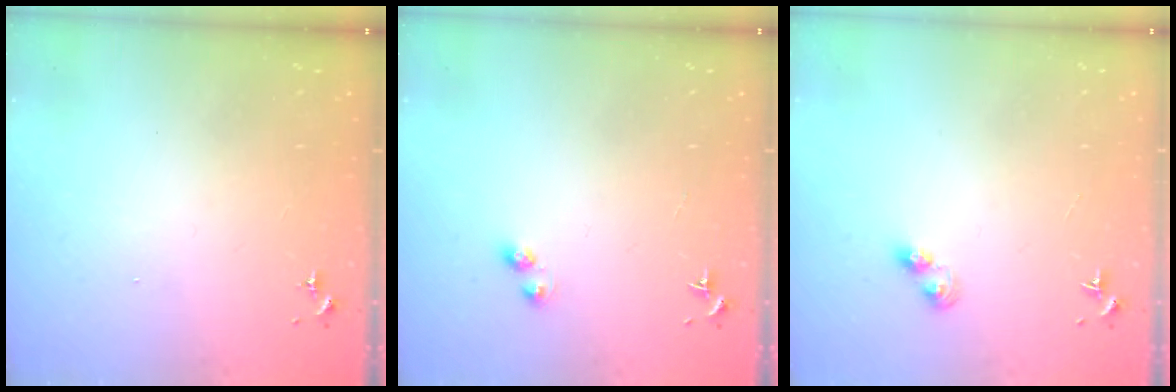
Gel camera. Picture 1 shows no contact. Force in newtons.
{"total": 3.0, "press": 3.0, "slide": 0.4}
{"total": 4.1, "press": 4.1, "slide": 0.6}